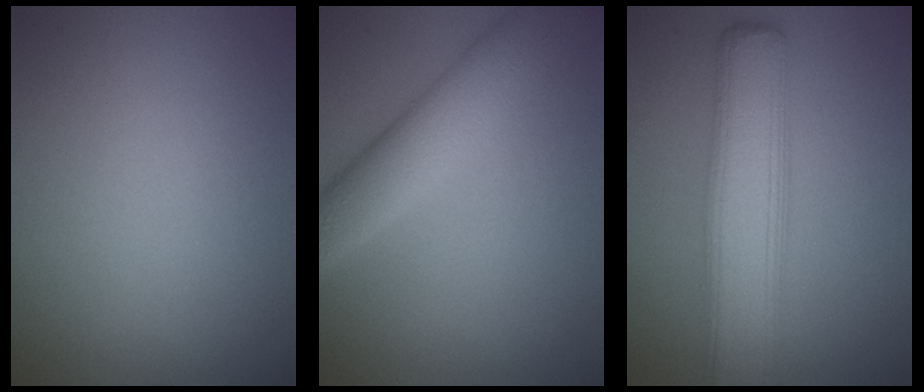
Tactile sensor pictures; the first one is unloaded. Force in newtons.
{"total": 4.9, "press": 4.9, "slide": 0.2}
{"total": 6.8, "press": 6.8, "slide": 0.2}